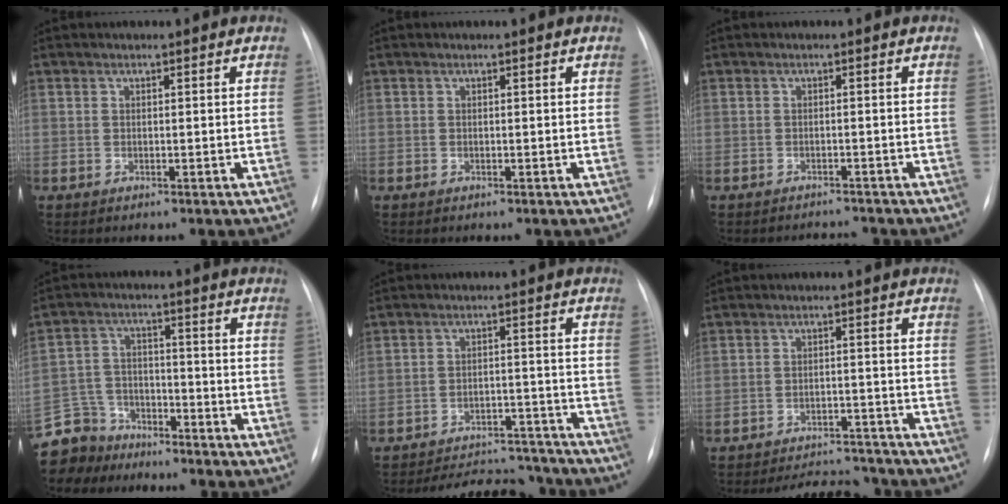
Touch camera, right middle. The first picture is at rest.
{"total": 0.0}
{"total": 2.4, "force": [-2.4, 0.1, -0.4], "torque": [0.006, -0.007, -0.031]}
{"total": 8.7, "force": [-7.6, 4.2, -0.3], "torque": [-0.002, 0.016, -0.144]}
{"total": 13.2, "force": [-12.6, 3.2, 2.0], "torque": [-0.022, 0.015, -0.165]}
{"total": 9.0, "force": [-8.8, 1.9, 1.1], "torque": [-0.010, 0.004, -0.120]}